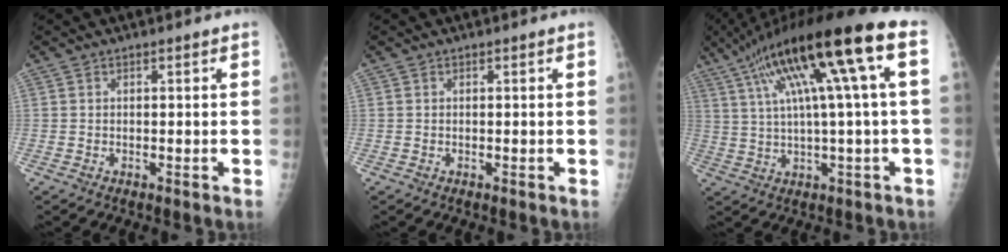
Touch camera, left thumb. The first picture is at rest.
{"total": 0.0}
{"total": 18.9, "force": [6.0, 2.1, 17.8], "torque": [-0.313, 0.034, 0.097]}